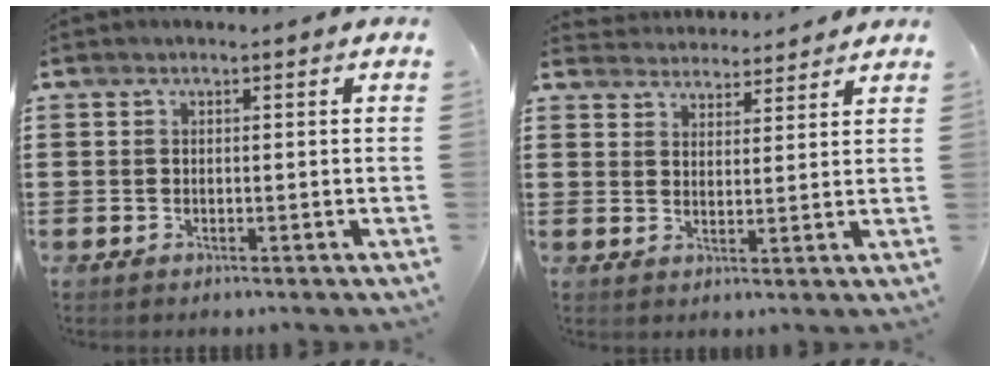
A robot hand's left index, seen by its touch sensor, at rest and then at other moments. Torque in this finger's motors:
{"motor_torque": [0.49, -0.56, -0.06, -0.01]}